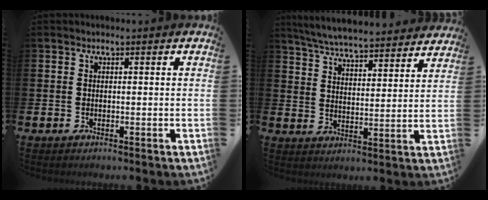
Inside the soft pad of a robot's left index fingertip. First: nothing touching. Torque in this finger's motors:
{"motor_torque": [0.96, -1.18, 0.83, 0.18]}